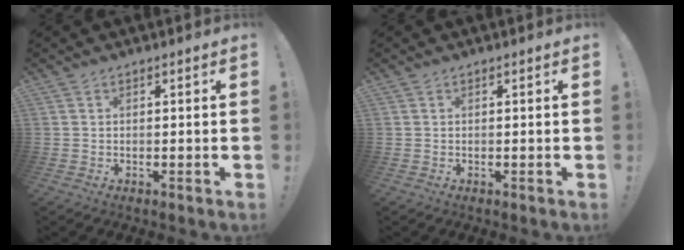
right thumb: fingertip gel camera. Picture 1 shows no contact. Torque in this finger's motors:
{"motor_torque": [0.00, 0.00, -0.13, 0.13, 0.00]}